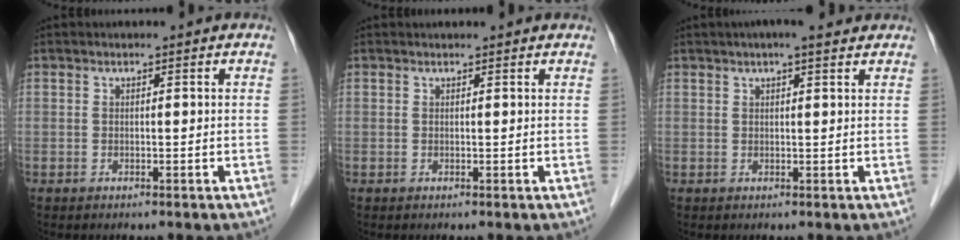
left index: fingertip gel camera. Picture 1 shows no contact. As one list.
[{"total": 3.2, "force": [3.0, 0.5, 0.9], "torque": [-0.015, 0.022, 0.031]}, {"total": 5.4, "force": [4.1, 1.0, 3.3], "torque": [-0.048, 0.028, 0.059]}]